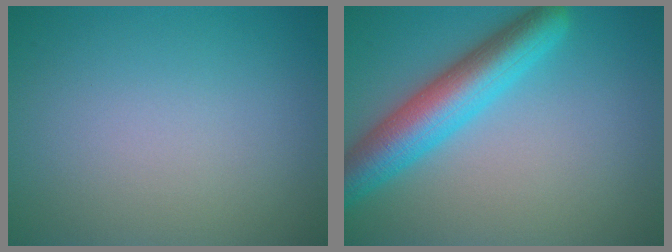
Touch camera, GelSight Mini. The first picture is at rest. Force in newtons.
{"total": 6.5, "press": 6.5, "slide": 0.3}